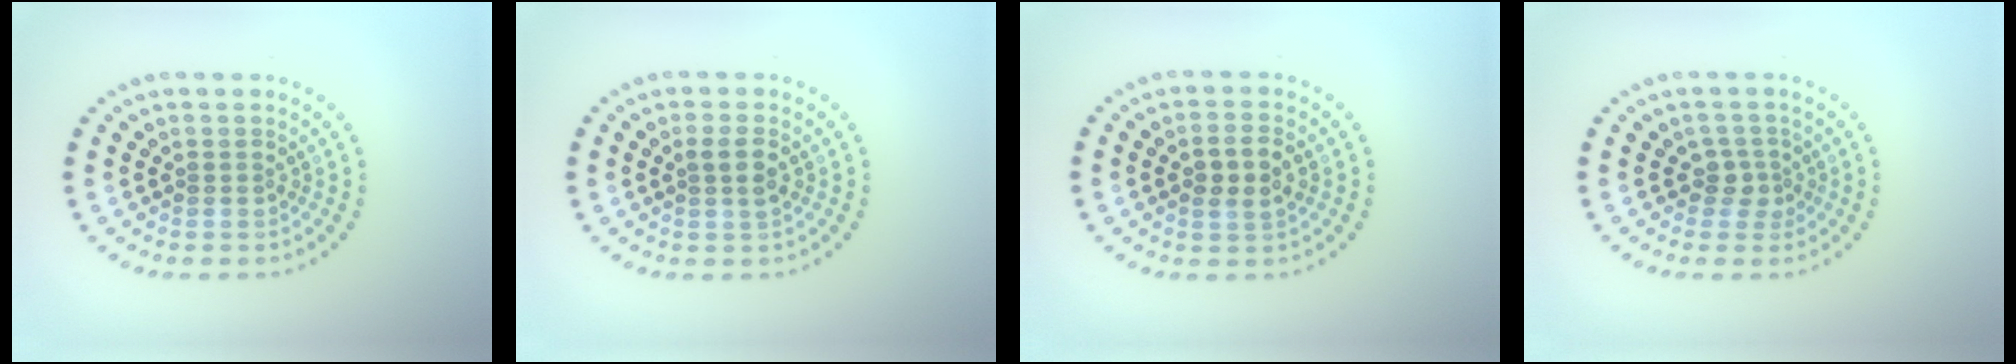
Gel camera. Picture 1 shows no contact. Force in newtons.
{"total": 1.7, "press": 1.6, "slide": 0.5}
{"total": 2.7, "press": 2.7, "slide": 0.3}
{"total": 1.9, "press": 1.4, "slide": 1.2}